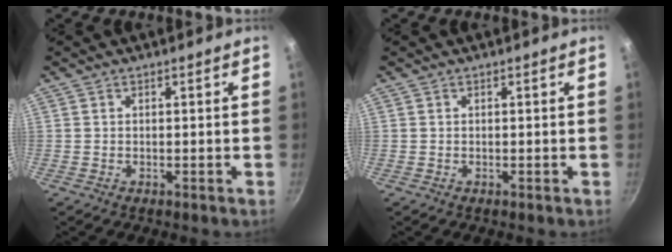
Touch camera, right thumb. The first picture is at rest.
{"total": 0.0}